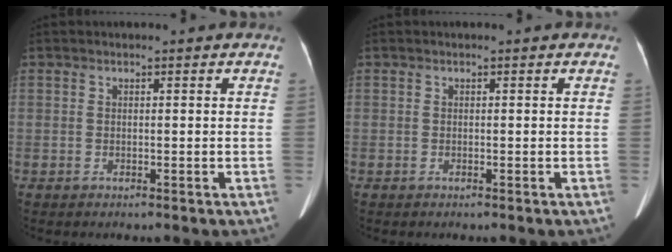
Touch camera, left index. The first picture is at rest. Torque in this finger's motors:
{"motor_torque": [0.03, 0.08, 0.00, 0.01]}